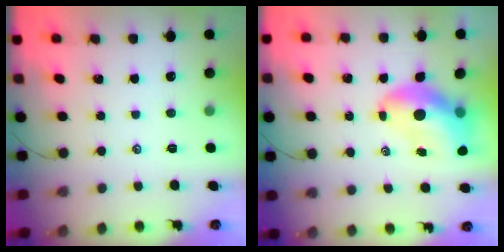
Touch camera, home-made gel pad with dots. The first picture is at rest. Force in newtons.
{"total": 10.4, "press": 9.9, "slide": 3.0}